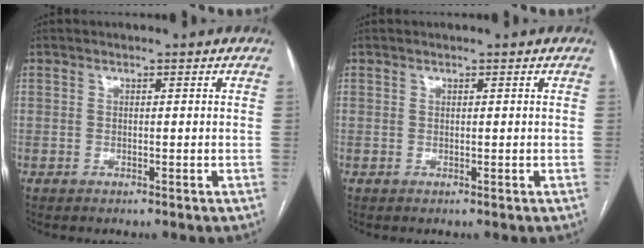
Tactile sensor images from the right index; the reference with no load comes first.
{"total": 0.0}